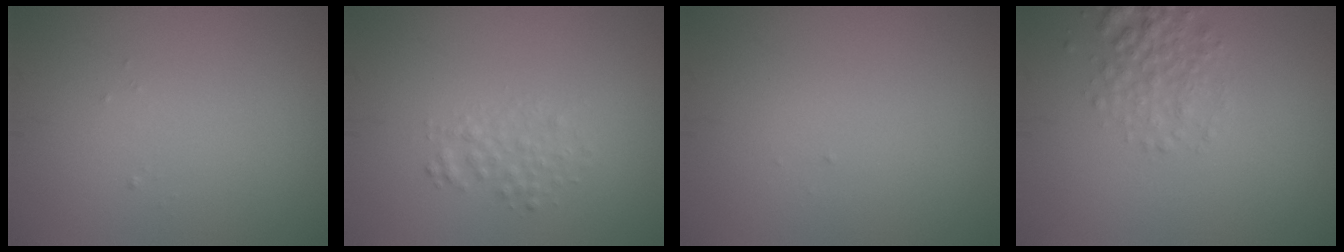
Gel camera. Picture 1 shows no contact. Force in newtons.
{"total": 1.6, "press": 1.6, "slide": 0.1}
{"total": 0.0}
{"total": 2.9, "press": 2.9, "slide": 0.2}